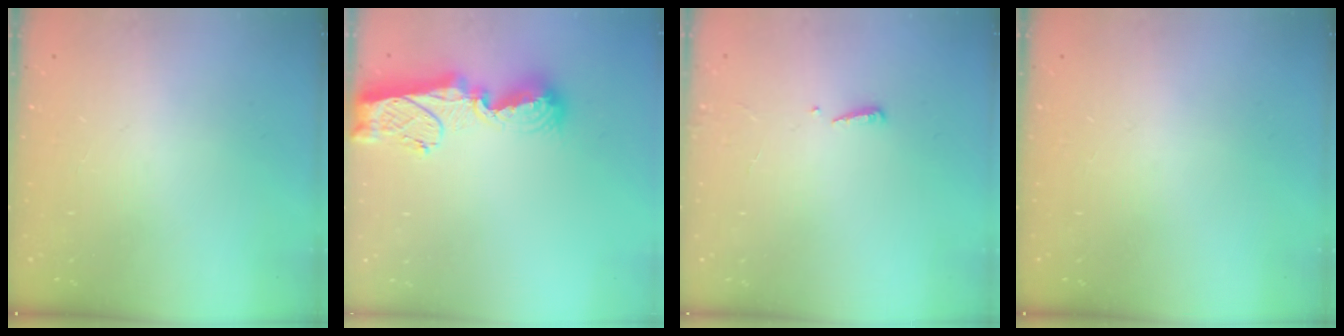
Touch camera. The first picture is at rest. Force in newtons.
{"total": 11.5, "press": 11.4, "slide": 1.4}
{"total": 2.4, "press": 2.4, "slide": 0.2}
{"total": 0.0}